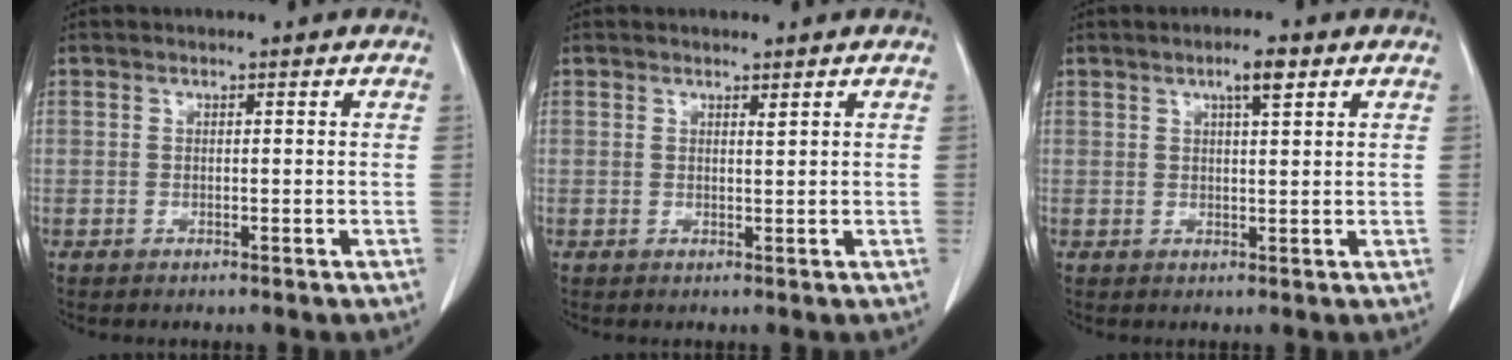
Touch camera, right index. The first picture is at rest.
{"total": 0.8, "force": [0.6, 0.2, 0.5], "torque": [-0.014, -0.004, 0.013]}
{"total": 3.8, "force": [2.1, 0.8, 3.1], "torque": [-0.057, 0.002, 0.037]}